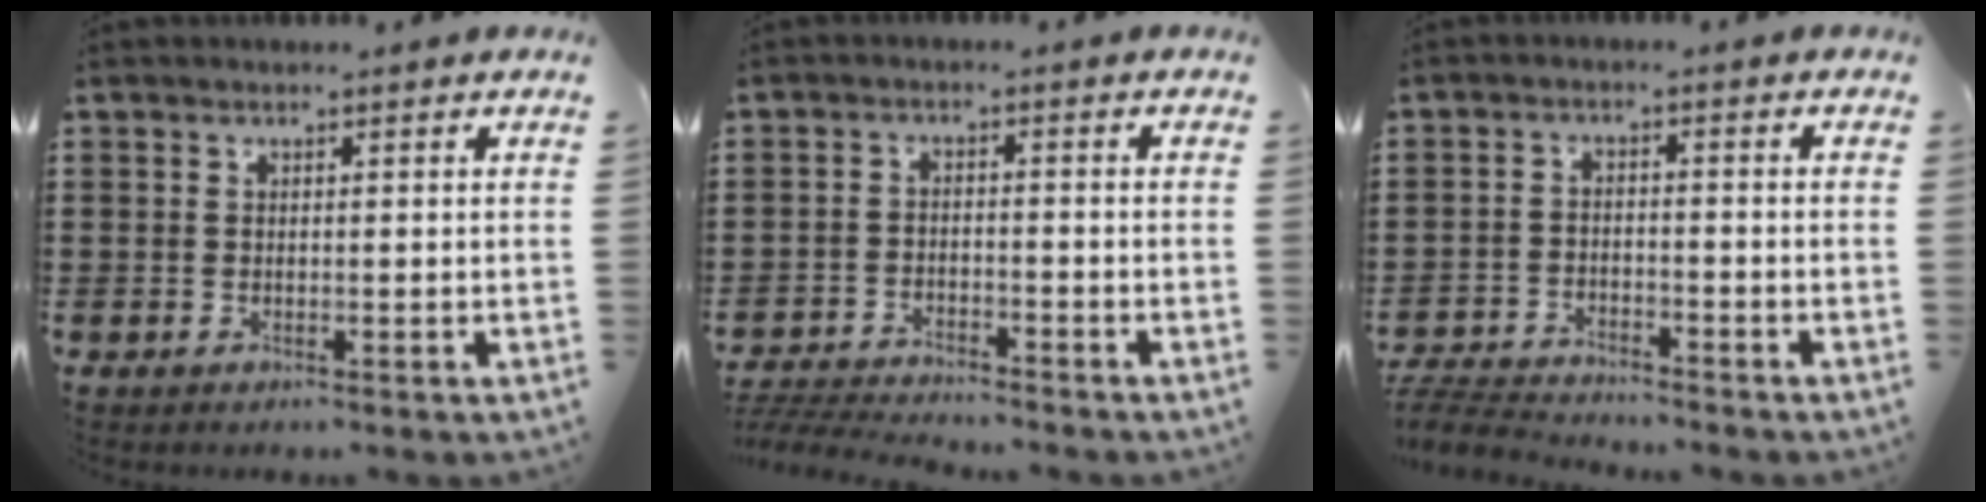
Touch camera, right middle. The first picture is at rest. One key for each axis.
{"total": 4.2, "fx": -4.2, "fy": 0.3, "fz": 0.5, "tx": -0.024, "ty": -0.001, "tz": -0.091}
{"total": 4.7, "fx": -4.7, "fy": 0.6, "fz": 0.6, "tx": -0.023, "ty": 0.003, "tz": -0.098}